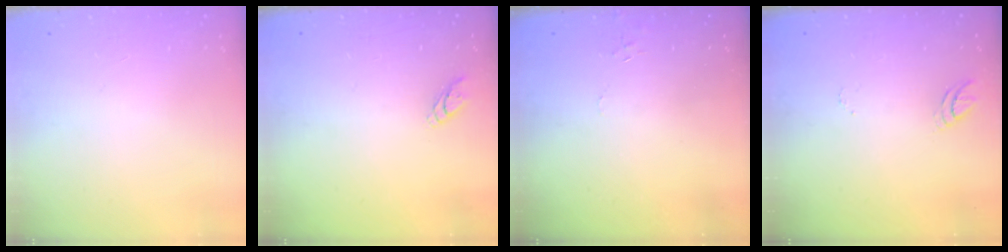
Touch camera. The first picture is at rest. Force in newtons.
{"total": 2.8, "press": 2.8, "slide": 0.3}
{"total": 4.6, "press": 4.5, "slide": 0.4}
{"total": 3.4, "press": 3.4, "slide": 0.3}